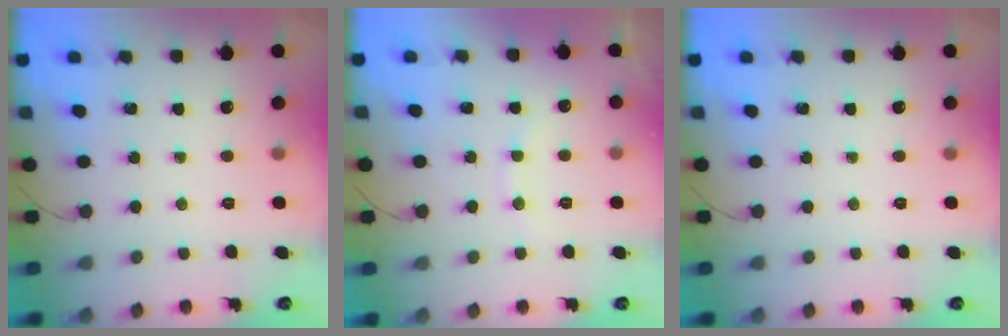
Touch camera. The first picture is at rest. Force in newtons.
{"total": 6.7, "press": 6.6, "slide": 1.2}
{"total": 0.0}